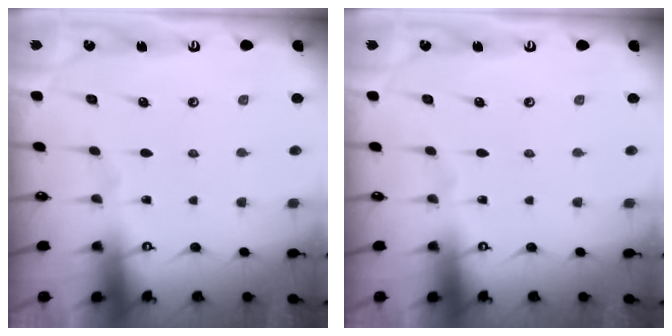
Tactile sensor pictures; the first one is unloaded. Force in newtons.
{"total": 0.0}